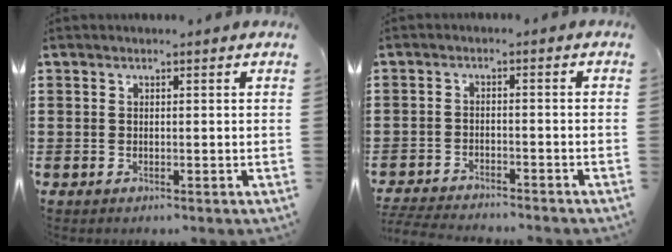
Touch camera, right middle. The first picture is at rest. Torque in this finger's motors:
{"motor_torque": [0.86, -0.54, 0.07, 0.07]}